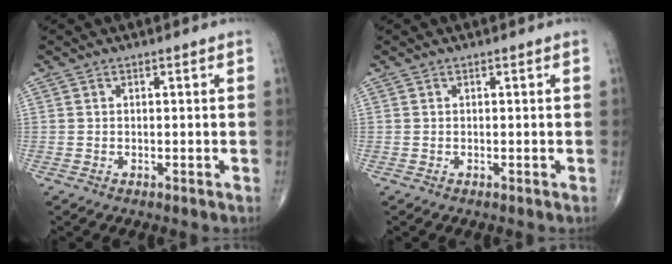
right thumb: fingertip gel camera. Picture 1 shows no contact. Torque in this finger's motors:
{"motor_torque": [0.00, 0.00, -0.09, -0.02, -0.01]}